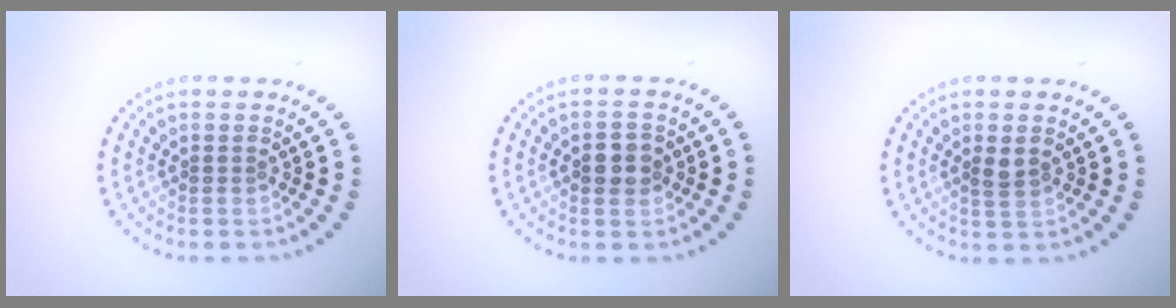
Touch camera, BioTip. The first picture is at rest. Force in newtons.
{"total": 2.3, "press": 2.3, "slide": 0.1}
{"total": 1.5, "press": 1.4, "slide": 0.3}